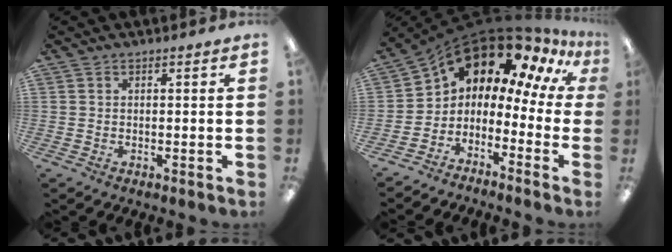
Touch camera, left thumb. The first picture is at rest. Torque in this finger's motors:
{"motor_torque": [-0.63, 2.02, 1.09, 1.11, 0.10]}